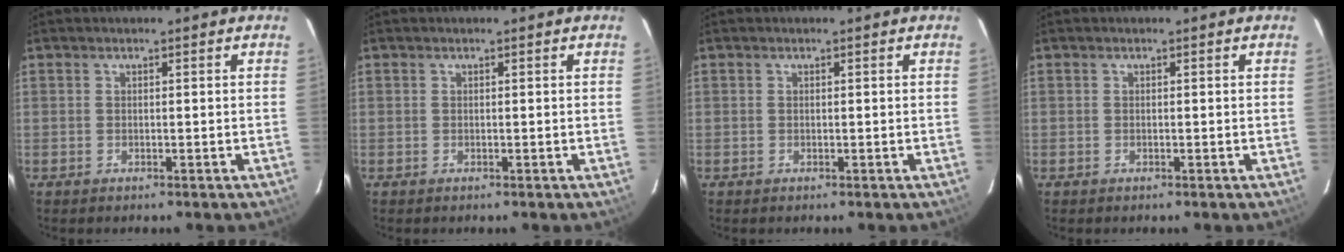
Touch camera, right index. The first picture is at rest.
{"total": 0.0}
{"total": 0.0}
{"total": 0.0}